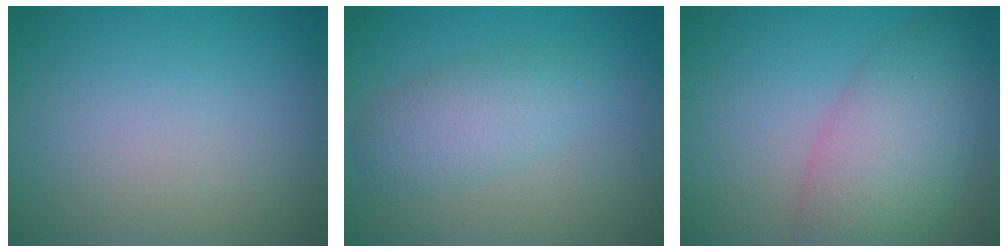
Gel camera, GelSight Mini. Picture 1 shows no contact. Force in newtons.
{"total": 3.4, "press": 3.4, "slide": 0.1}
{"total": 6.9, "press": 6.8, "slide": 0.4}